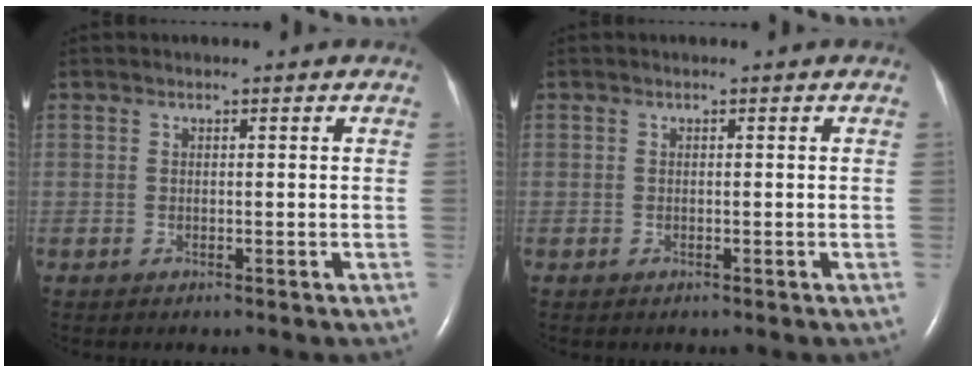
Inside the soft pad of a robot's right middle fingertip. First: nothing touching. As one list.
[{"total": 0.0}]